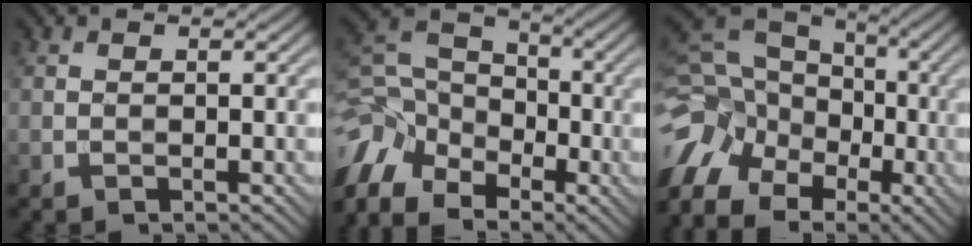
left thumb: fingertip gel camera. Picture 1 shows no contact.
{"total": 11.4, "force": [-6.9, 7.5, 5.2], "torque": [-0.146, -0.014, -0.134]}
{"total": 16.3, "force": [-7.2, 13.0, 6.8], "torque": [-0.187, -0.035, -0.125]}